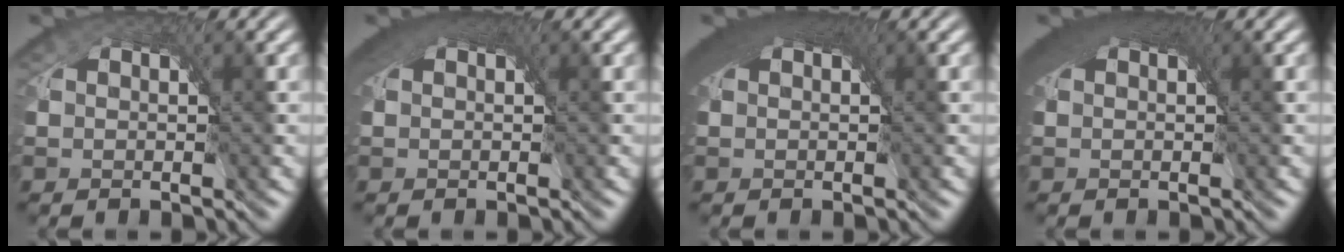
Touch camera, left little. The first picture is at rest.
{"total": 3.2, "force": [1.2, 1.7, 2.5], "torque": [-0.043, -0.005, 0.017]}
{"total": 5.2, "force": [1.6, 3.0, 4.0], "torque": [-0.072, -0.006, 0.020]}
{"total": 5.4, "force": [1.7, 3.0, 4.1], "torque": [-0.075, -0.005, 0.022]}